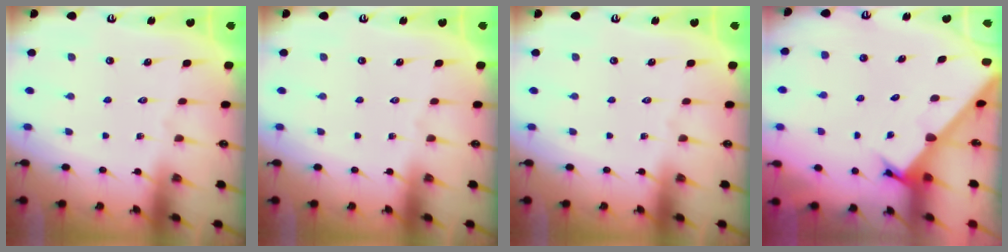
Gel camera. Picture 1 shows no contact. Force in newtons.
{"total": 0.0}
{"total": 0.0}
{"total": 2.6, "press": 2.6, "slide": 0.2}